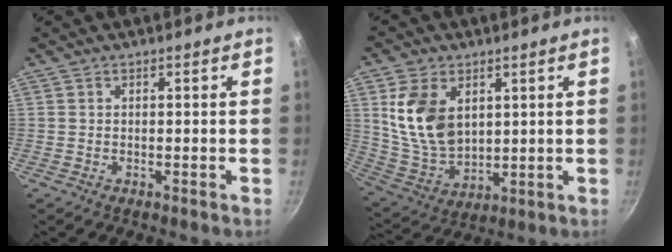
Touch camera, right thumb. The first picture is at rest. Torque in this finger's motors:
{"motor_torque": [-0.83, 1.32, 0.48, -0.26, 0.12]}